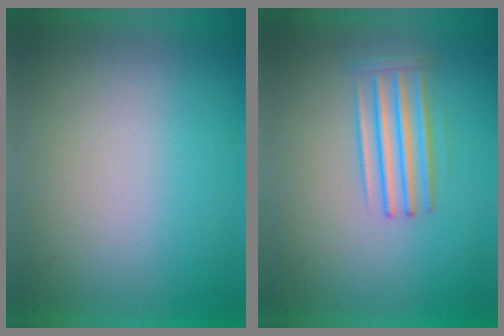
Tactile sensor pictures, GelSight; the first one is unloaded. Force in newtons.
{"total": 2.8}